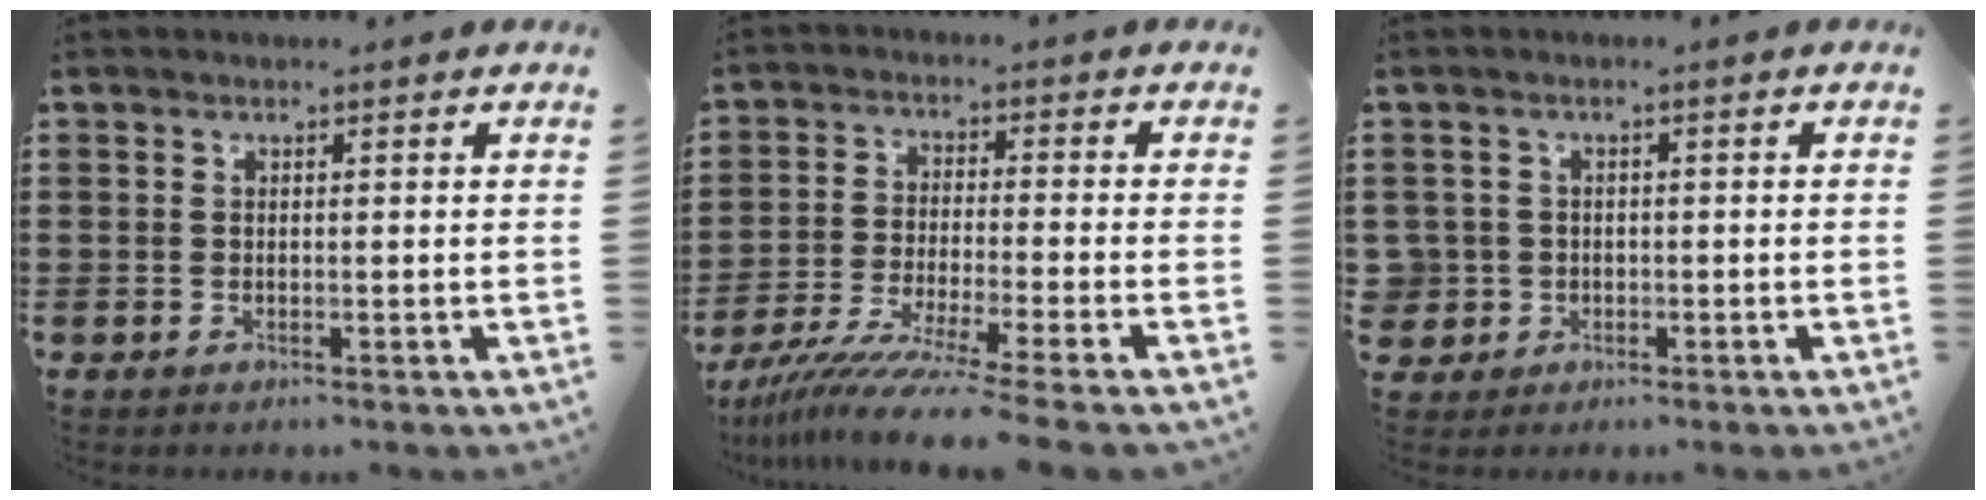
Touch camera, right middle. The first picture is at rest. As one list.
[{"total": 8.6, "force": [-7.6, -0.5, 4.1], "torque": [-0.076, -0.010, -0.149]}, {"total": 2.8, "force": [-0.6, 2.7, 0.1], "torque": [-0.015, 0.007, -0.018]}]